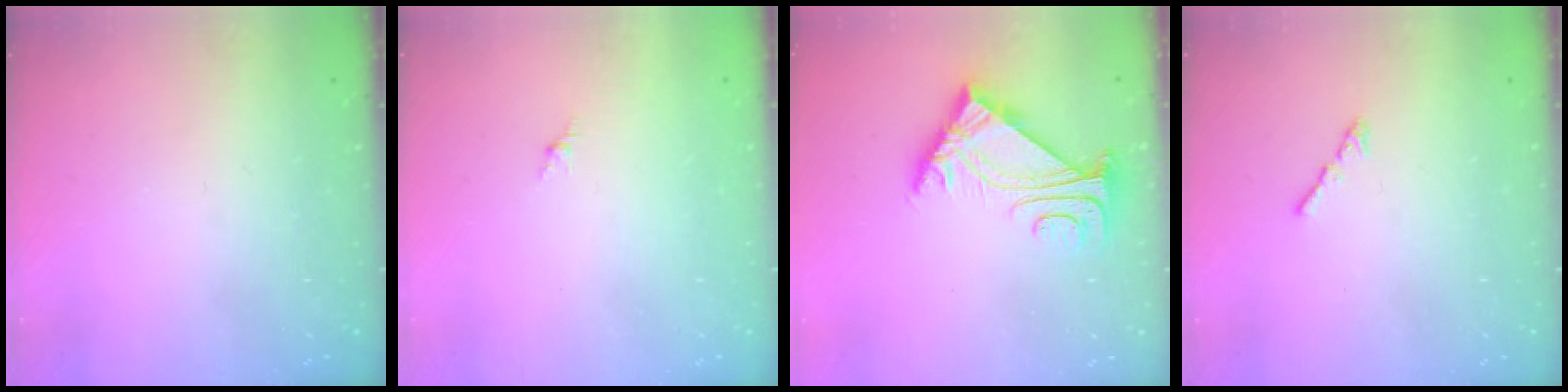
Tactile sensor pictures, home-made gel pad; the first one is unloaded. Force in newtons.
{"total": 0.0}
{"total": 5.8, "press": 5.7, "slide": 1.1}
{"total": 1.2, "press": 1.1, "slide": 0.5}